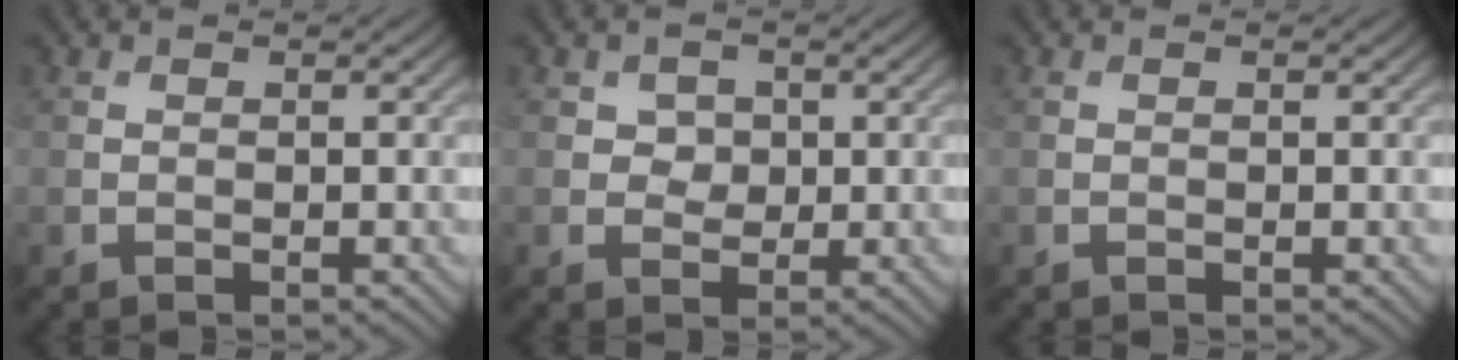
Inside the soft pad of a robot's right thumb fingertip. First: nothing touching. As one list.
[{"total": 2.4, "force": [0.6, 2.2, 1.0], "torque": [-0.022, -0.006, 0.003]}, {"total": 0.0}]